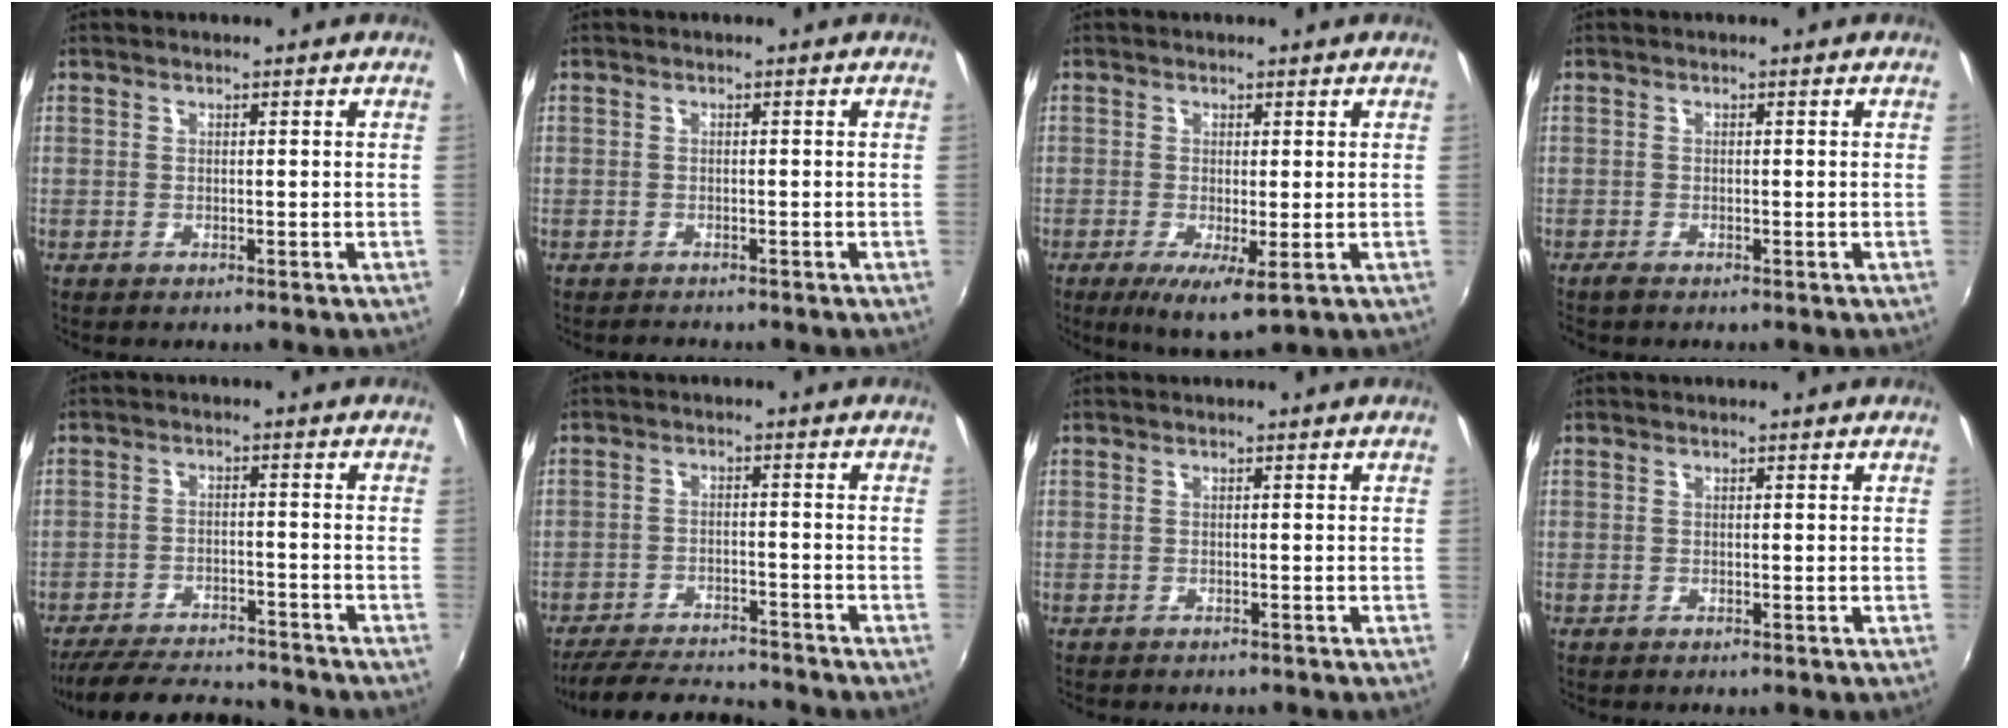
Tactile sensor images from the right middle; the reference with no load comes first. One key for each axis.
{"total": 1.3, "fx": -1.3, "fy": 0.2, "fz": 0.1, "tx": -0.007, "ty": -0.003, "tz": -0.021}
{"total": 5.5, "fx": -1.7, "fy": 1.1, "fz": 5.1, "tx": -0.095, "ty": -0.019, "tz": -0.023}
{"total": 1.1, "fx": -1.0, "fy": 0.2, "fz": 0.5, "tx": -0.010, "ty": -0.005, "tz": -0.020}
{"total": 15.7, "fx": -14.0, "fy": 3.7, "fz": 6.0, "tx": -0.136, "ty": -0.005, "tz": -0.206}
{"total": 13.1, "fx": -12.0, "fy": 2.5, "fz": 4.6, "tx": -0.113, "ty": -0.004, "tz": -0.183}
{"total": 1.8, "fx": -1.6, "fy": 0.3, "fz": 0.5, "tx": -0.016, "ty": -0.009, "tz": -0.023}
{"total": 0.0}